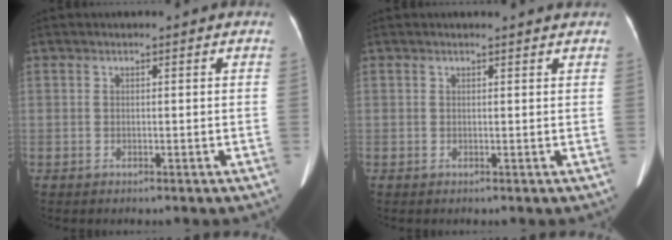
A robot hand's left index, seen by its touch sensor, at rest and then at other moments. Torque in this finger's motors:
{"motor_torque": [-0.43, -0.19, -0.38, -0.18]}